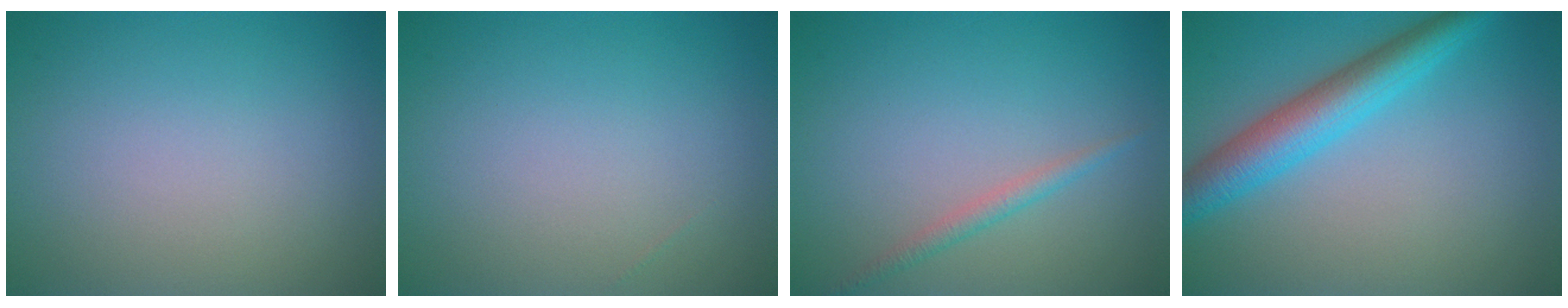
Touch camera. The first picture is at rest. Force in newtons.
{"total": 0.0}
{"total": 1.4, "press": 1.4, "slide": 0.0}
{"total": 5.3, "press": 5.3, "slide": 0.1}